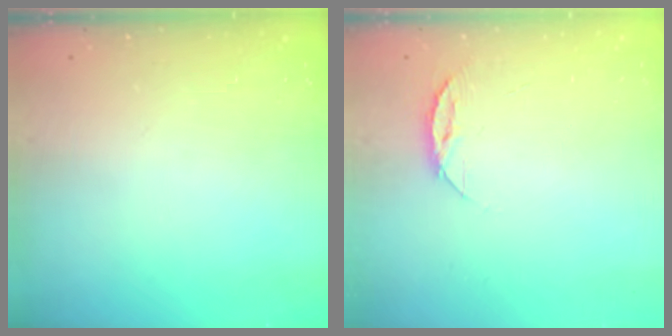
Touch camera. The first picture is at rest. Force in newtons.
{"total": 4.4, "press": 4.3, "slide": 0.5}